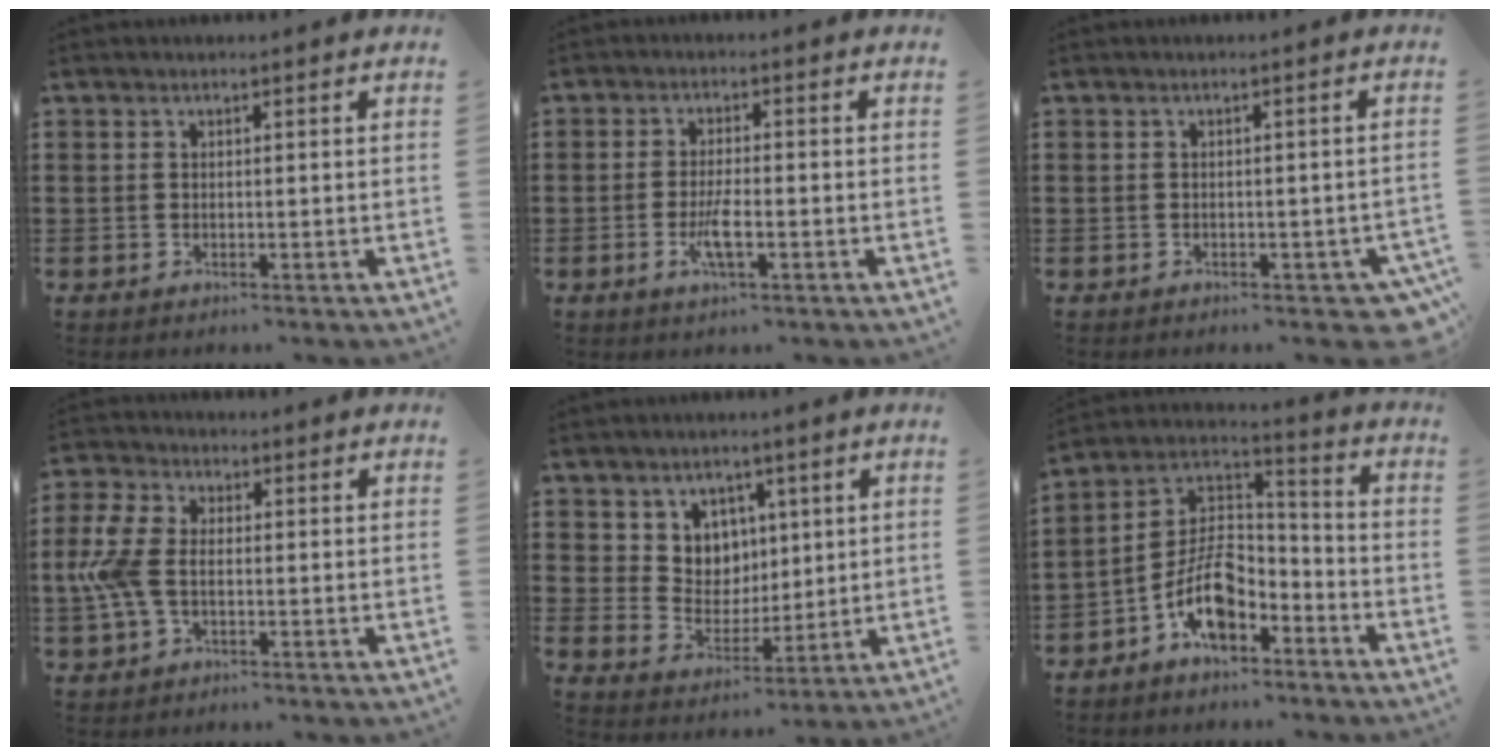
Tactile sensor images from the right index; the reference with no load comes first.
{"total": 4.1, "force": [-1.5, 0.7, 3.7], "torque": [-0.081, -0.008, -0.031]}
{"total": 1.5, "force": [-1.3, 0.4, 0.6], "torque": [-0.012, 0.001, -0.027]}
{"total": 6.9, "force": [-0.5, 4.0, 5.5], "torque": [-0.151, -0.004, -0.021]}
{"total": 5.9, "force": [3.3, 4.9, 0.3], "torque": [-0.033, -0.009, 0.061]}
{"total": 9.4, "force": [-5.1, 4.8, 6.3], "torque": [-0.142, 0.001, -0.101]}